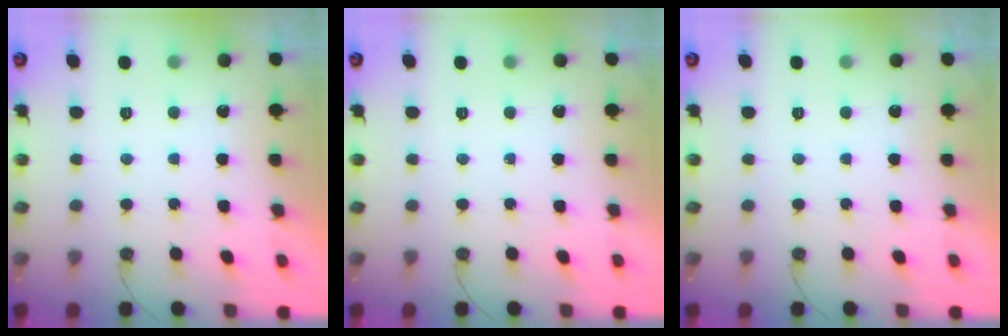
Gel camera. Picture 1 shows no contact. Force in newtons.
{"total": 0.0}
{"total": 0.0}